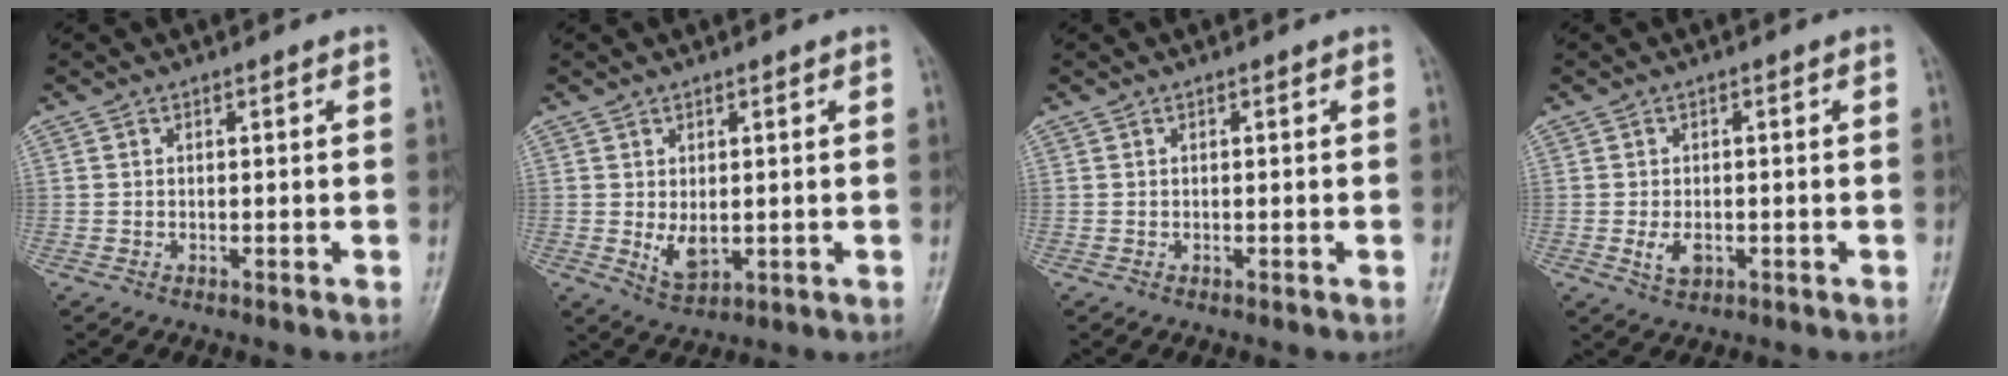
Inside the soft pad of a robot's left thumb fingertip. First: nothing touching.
{"total": 4.2, "force": [0.0, 2.4, 3.4], "torque": [-0.053, -0.012, 0.009]}
{"total": 0.0}
{"total": 3.3, "force": [-0.9, 2.0, 2.5], "torque": [-0.042, -0.001, -0.012]}